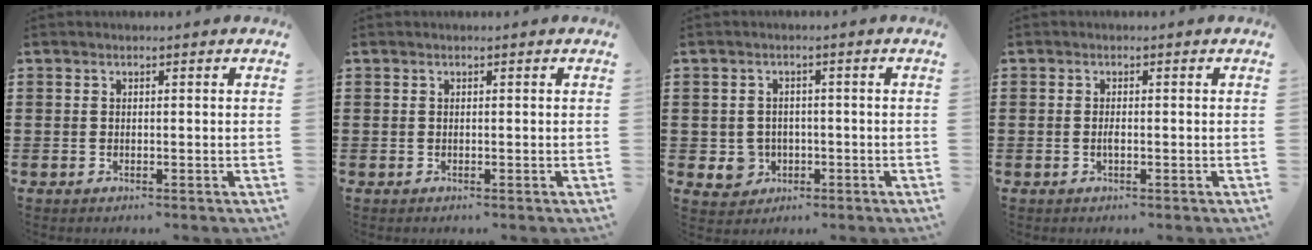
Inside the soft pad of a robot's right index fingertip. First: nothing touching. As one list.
[{"total": 0.0}, {"total": 3.3, "force": [-1.0, 3.1, 0.7], "torque": [-0.023, 0.005, -0.021]}, {"total": 1.2, "force": [-0.3, 0.2, 1.1], "torque": [-0.022, -0.003, -0.006]}]